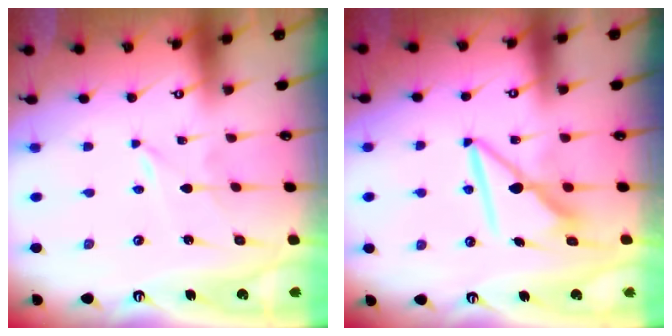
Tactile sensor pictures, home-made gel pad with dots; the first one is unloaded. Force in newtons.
{"total": 9.6, "press": 9.6, "slide": 0.8}